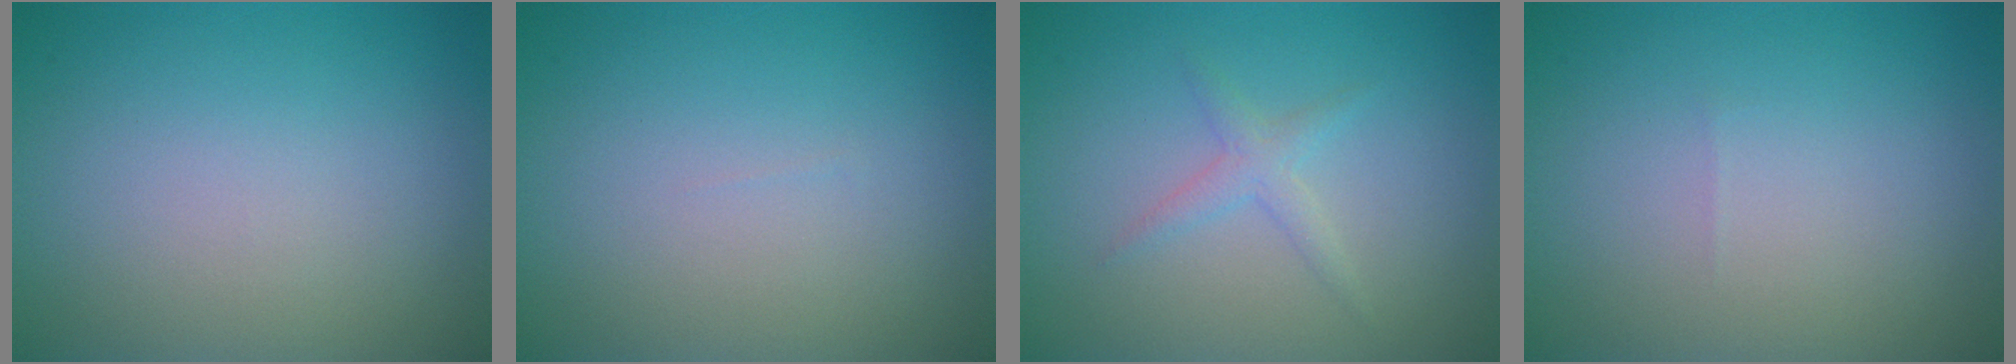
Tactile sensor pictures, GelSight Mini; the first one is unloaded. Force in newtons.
{"total": 0.0}
{"total": 1.4, "press": 1.4, "slide": 0.0}
{"total": 0.0}